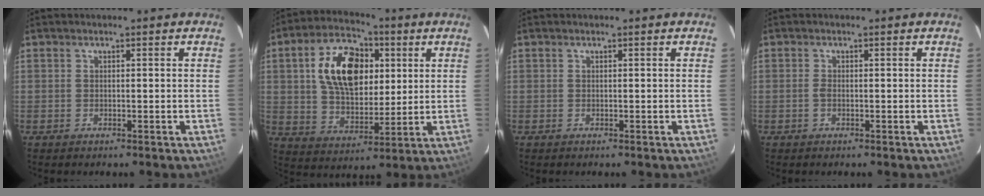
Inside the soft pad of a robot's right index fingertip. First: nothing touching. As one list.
[{"total": 16.3, "force": [4.2, 10.3, 12.0], "torque": [-0.218, 0.029, 0.078]}, {"total": 0.0}, {"total": 1.1, "force": [-0.3, 0.5, 0.9], "torque": [-0.020, 0.001, -0.007]}]